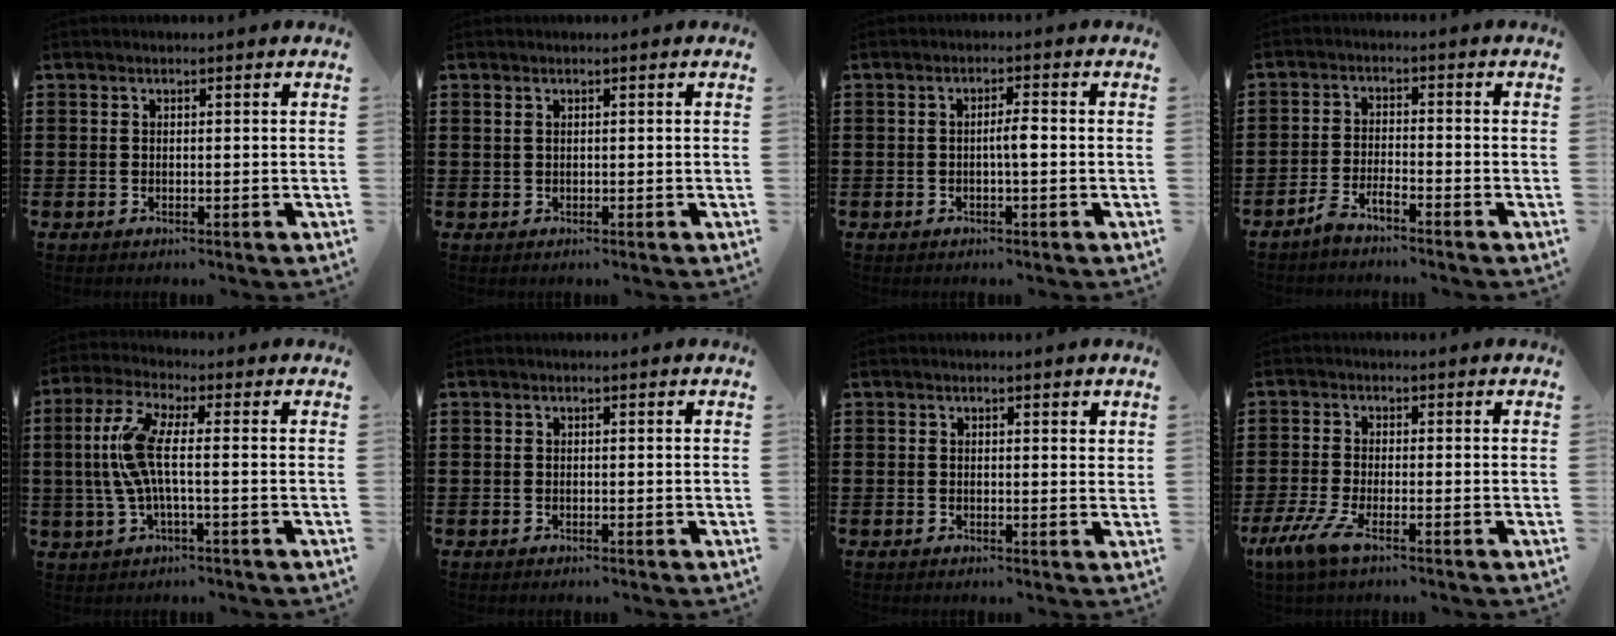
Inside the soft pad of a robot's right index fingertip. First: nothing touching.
{"total": 0.6, "force": [0.4, 0.2, 0.3], "torque": [-0.008, 0.002, 0.007]}
{"total": 2.5, "force": [-0.4, 0.4, 2.4], "torque": [-0.044, 0.002, -0.008]}
{"total": 2.9, "force": [-2.6, 0.2, 1.1], "torque": [-0.029, 0.003, -0.053]}
{"total": 8.5, "force": [-0.1, 2.1, 8.3], "torque": [-0.201, -0.016, -0.016]}
{"total": 0.0}
{"total": 0.7, "force": [0.4, 0.3, 0.5], "torque": [-0.010, 0.005, 0.008]}
{"total": 4.6, "force": [-2.5, 0.6, 3.8], "torque": [-0.100, -0.021, -0.052]}